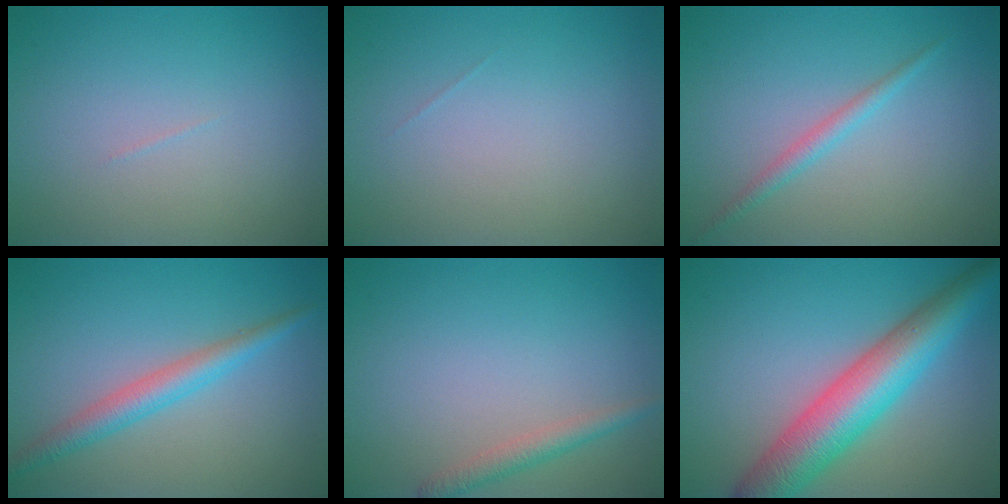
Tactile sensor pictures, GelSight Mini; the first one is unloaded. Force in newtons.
{"total": 0.0}
{"total": 1.6, "press": 1.6, "slide": 0.1}
{"total": 3.0, "press": 3.0, "slide": 0.2}
{"total": 1.8, "press": 1.8, "slide": 0.1}
{"total": 8.4, "press": 8.4, "slide": 0.4}